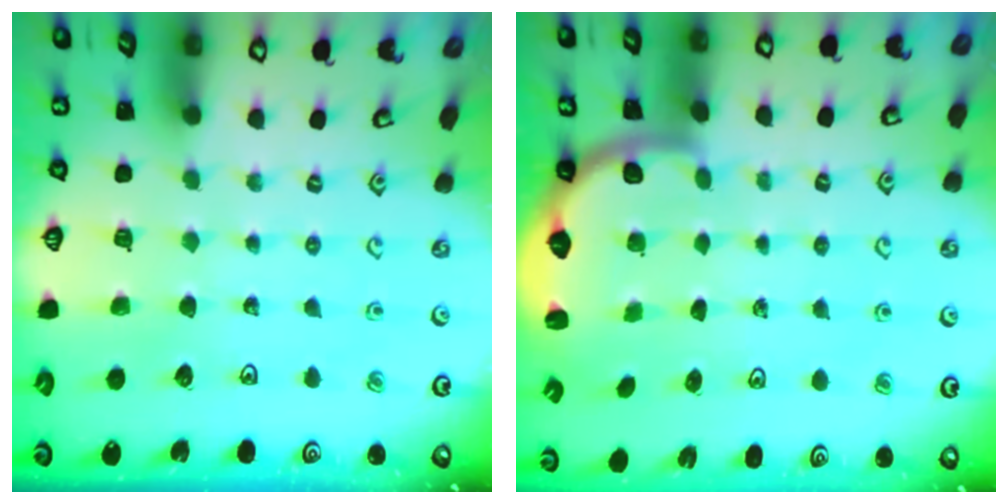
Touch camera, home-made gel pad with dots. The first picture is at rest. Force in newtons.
{"total": 2.5, "press": 2.1, "slide": 1.3}